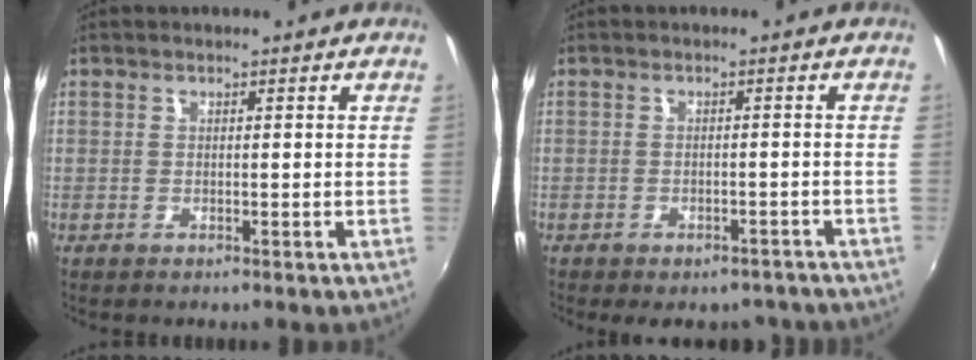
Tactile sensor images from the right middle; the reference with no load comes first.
{"total": 8.6, "force": [-7.0, 3.8, 3.2], "torque": [-0.061, -0.010, -0.079]}